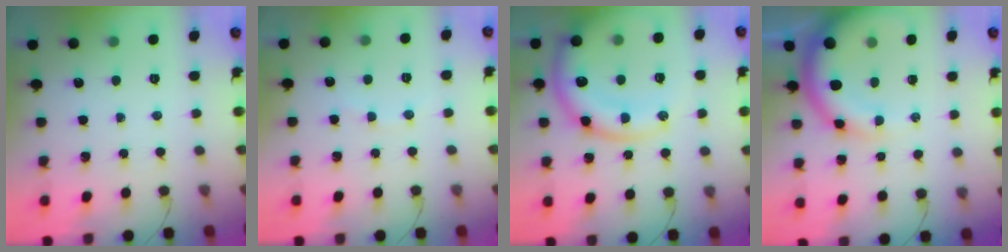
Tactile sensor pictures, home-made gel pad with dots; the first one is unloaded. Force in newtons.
{"total": 3.2, "press": 3.0, "slide": 1.0}
{"total": 17.2, "press": 16.8, "slide": 3.3}
{"total": 11.4, "press": 11.2, "slide": 2.4}